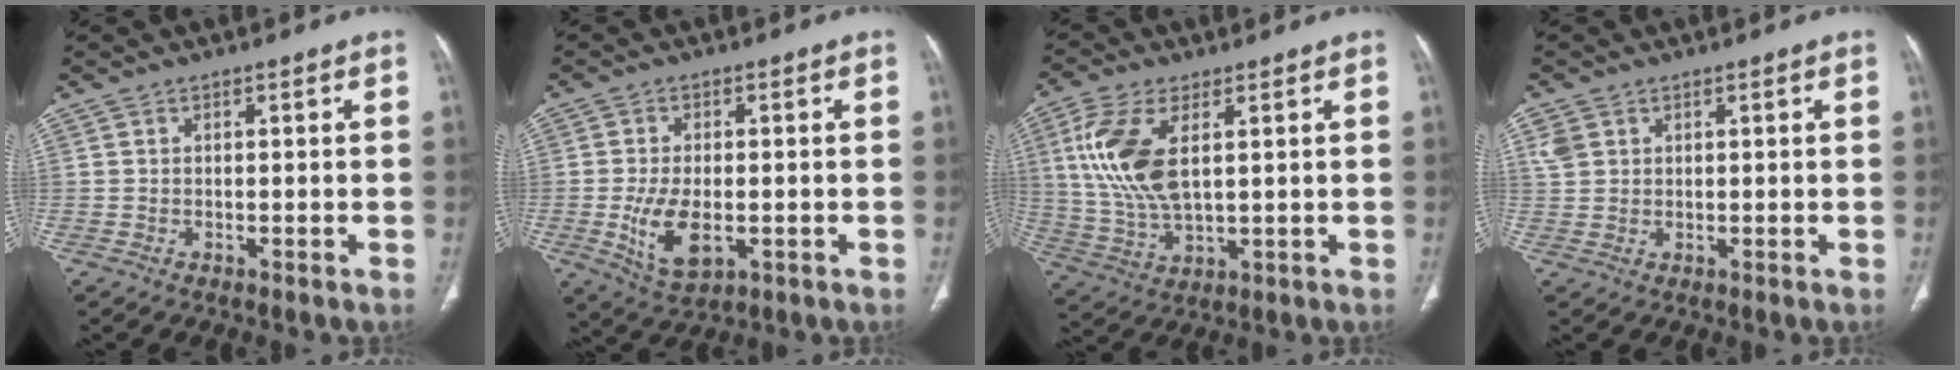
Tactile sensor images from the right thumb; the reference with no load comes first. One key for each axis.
{"total": 8.7, "fx": -1.8, "fy": 4.6, "fz": 7.2, "tx": -0.135, "ty": -0.008, "tz": -0.021}
{"total": 13.0, "fx": 3.3, "fy": 6.3, "fz": 10.9, "tx": -0.245, "ty": -0.010, "tz": 0.073}
{"total": 2.9, "fx": 1.3, "fy": 2.3, "fz": 1.3, "tx": -0.026, "ty": 0.002, "tz": 0.034}